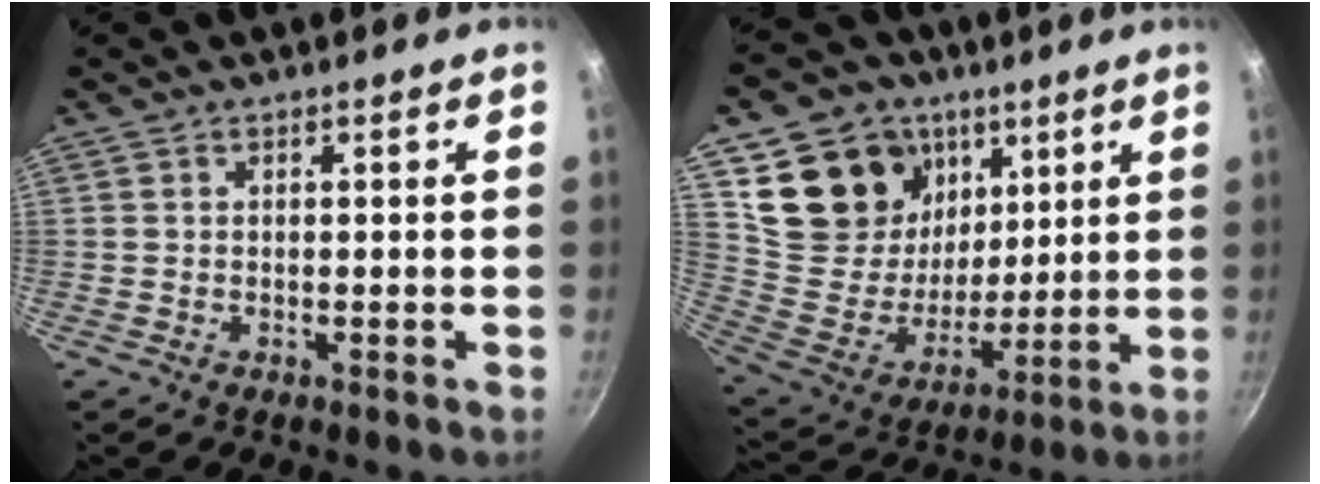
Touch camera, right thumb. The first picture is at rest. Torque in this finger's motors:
{"motor_torque": [-1.49, 2.09, 0.22, -0.01, 0.05]}